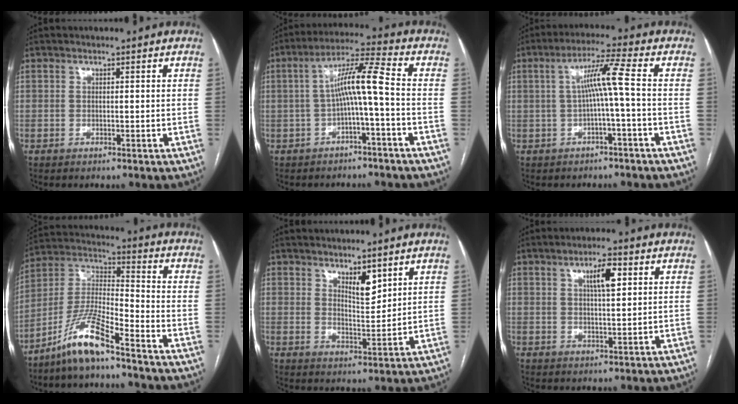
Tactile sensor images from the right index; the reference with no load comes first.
{"total": 7.9, "force": [-1.2, 0.0, 7.8], "torque": [-0.134, 0.032, -0.020]}
{"total": 6.2, "force": [-0.4, -0.8, 6.1], "torque": [-0.106, 0.023, -0.002]}
{"total": 10.7, "force": [-8.0, 0.6, 7.0], "torque": [-0.151, -0.004, -0.158]}
{"total": 4.5, "force": [3.0, 1.4, 3.0], "torque": [-0.051, -0.010, 0.055]}
{"total": 4.7, "force": [1.9, 1.0, 4.2], "torque": [-0.072, 0.005, 0.034]}